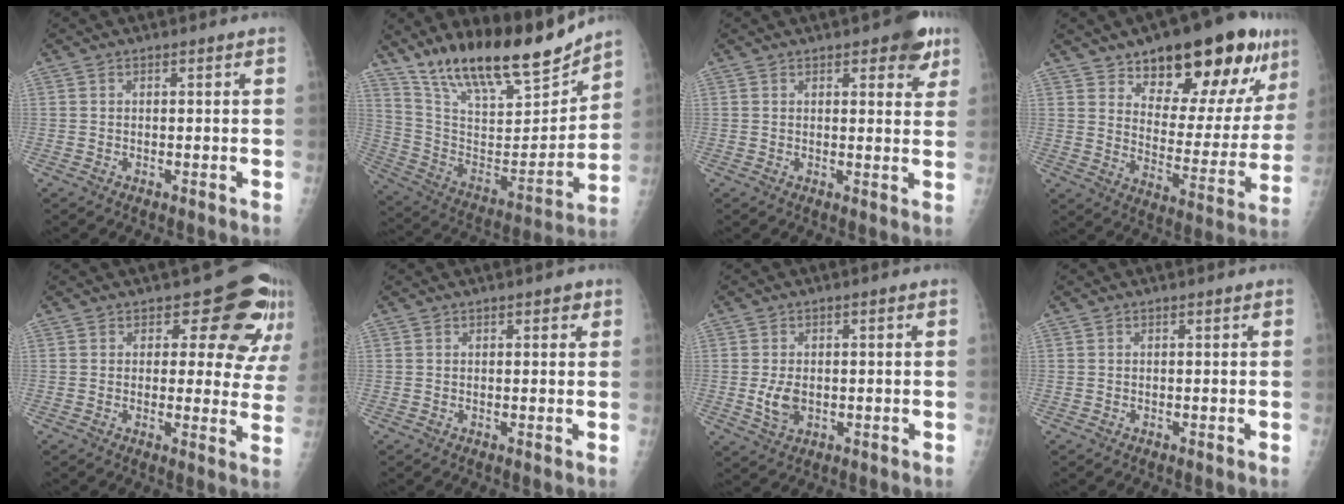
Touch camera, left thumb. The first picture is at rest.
{"total": 23.1, "force": [18.6, 6.5, 12.1], "torque": [-0.168, -0.092, 0.324]}
{"total": 6.4, "force": [3.6, 2.7, 4.5], "torque": [-0.027, -0.012, 0.037]}
{"total": 23.9, "force": [14.5, 9.8, 16.3], "torque": [-0.182, -0.058, 0.214]}
{"total": 11.4, "force": [7.8, 6.1, 5.7], "torque": [-0.016, -0.042, 0.070]}
{"total": 1.7, "force": [0.9, 0.9, 1.2], "torque": [-0.004, -0.001, 0.009]}
{"total": 4.5, "force": [-0.6, 2.9, 3.4], "torque": [-0.061, 0.000, -0.004]}
{"total": 0.0}